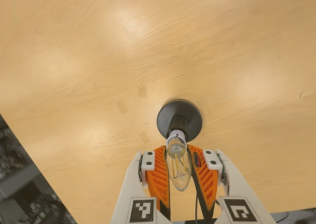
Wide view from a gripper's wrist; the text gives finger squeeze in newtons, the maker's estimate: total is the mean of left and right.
{"total": 19.9, "left": 19.5, "right": 20.2}